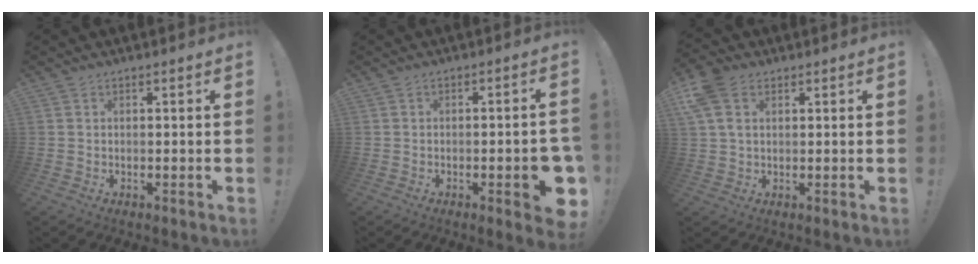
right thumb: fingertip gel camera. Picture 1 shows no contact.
{"total": 7.1, "force": [-2.4, 1.9, 6.4], "torque": [-0.077, 0.006, -0.031]}
{"total": 7.3, "force": [2.9, 5.0, 4.5], "torque": [-0.087, 0.001, 0.061]}